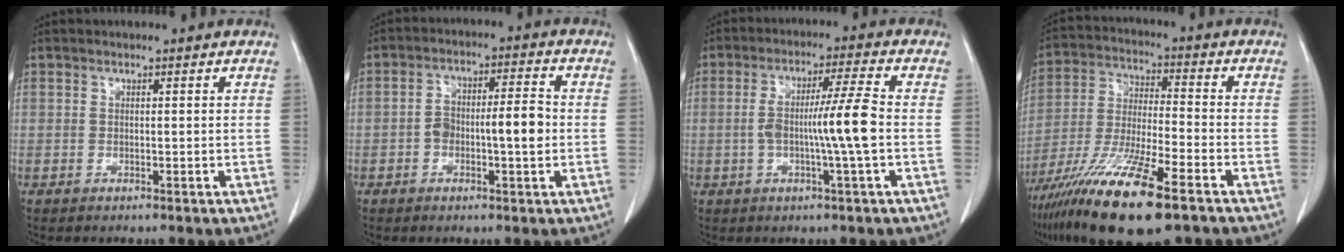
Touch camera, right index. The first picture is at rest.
{"total": 7.1, "force": [-1.2, 2.1, 6.7], "torque": [-0.119, 0.022, -0.019]}
{"total": 8.5, "force": [-1.1, -0.8, 8.4], "torque": [-0.153, 0.006, -0.020]}
{"total": 17.3, "force": [-10.6, 2.2, 13.4], "torque": [-0.262, -0.044, -0.193]}